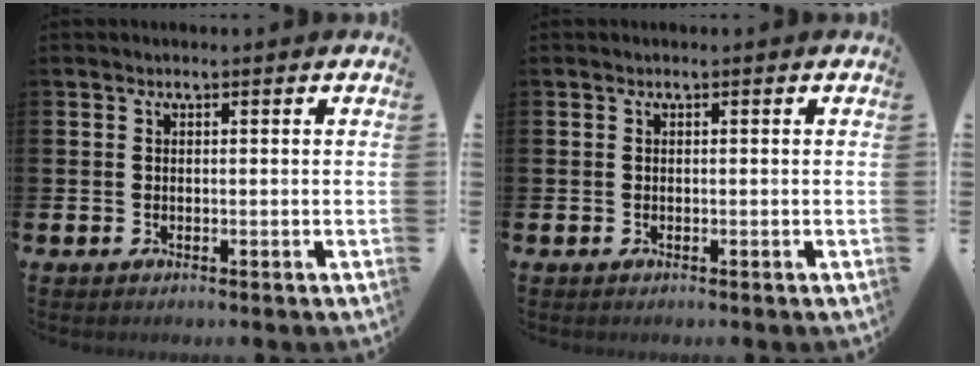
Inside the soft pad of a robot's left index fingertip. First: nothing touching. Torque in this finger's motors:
{"motor_torque": [0.00, 0.00, 0.00, 0.00]}